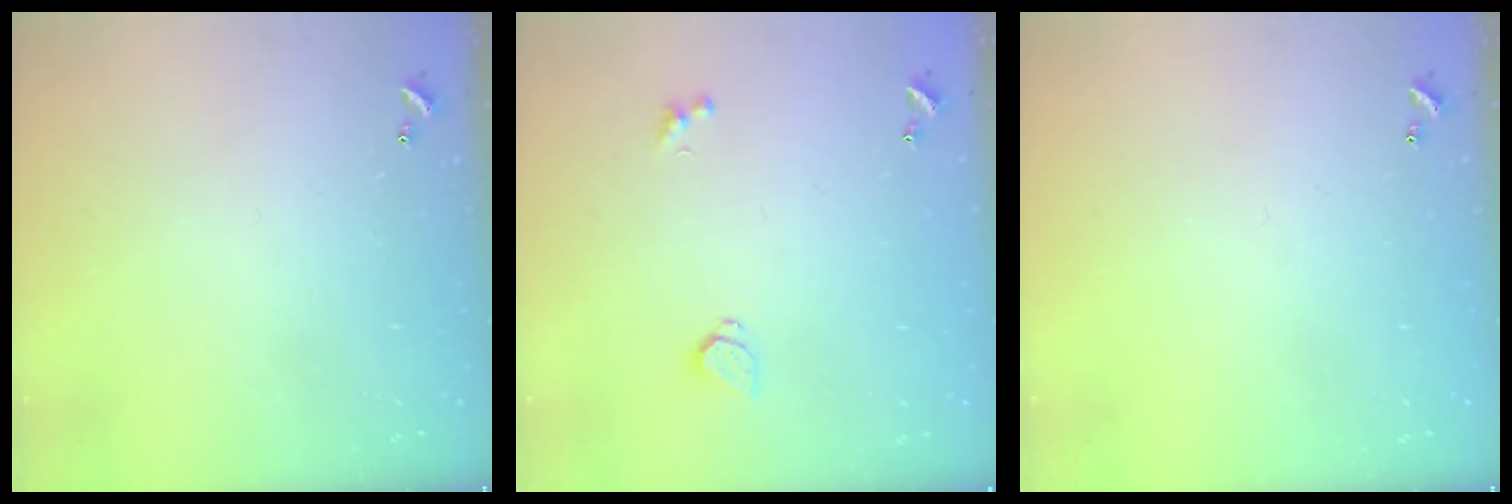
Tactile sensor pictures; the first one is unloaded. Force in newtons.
{"total": 0.8, "press": 0.6, "slide": 0.4}
{"total": 0.0}